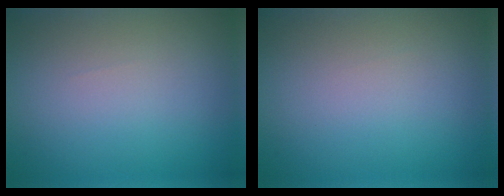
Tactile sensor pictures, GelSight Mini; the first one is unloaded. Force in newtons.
{"total": 0.0}